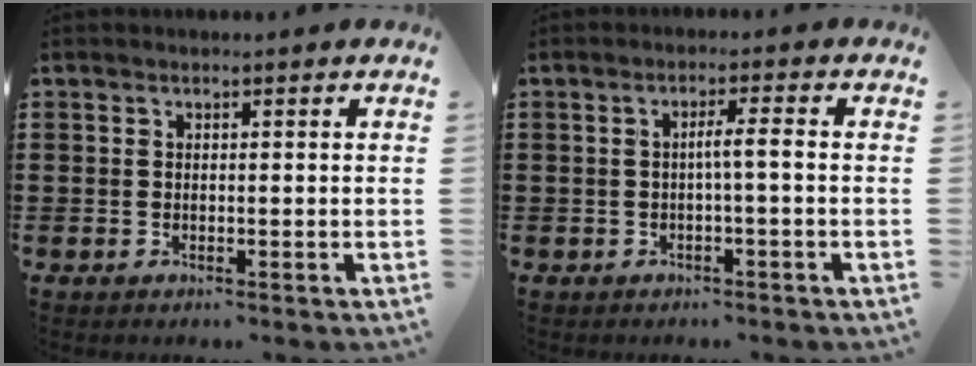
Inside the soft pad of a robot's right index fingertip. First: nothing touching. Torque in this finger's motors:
{"motor_torque": [0.53, -0.41, 0.06, 0.08]}